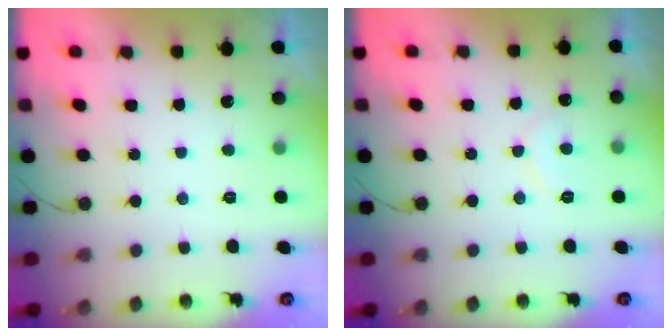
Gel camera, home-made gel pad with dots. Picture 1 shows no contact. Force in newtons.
{"total": 6.2, "press": 6.1, "slide": 0.4}